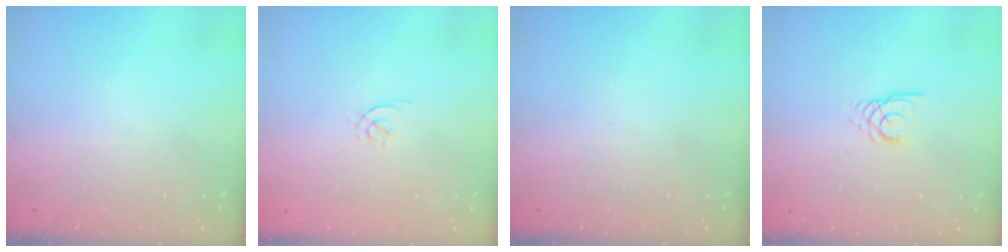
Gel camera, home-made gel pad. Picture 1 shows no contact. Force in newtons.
{"total": 1.7, "press": 1.6, "slide": 0.5}
{"total": 0.0}
{"total": 3.0, "press": 3.0, "slide": 0.3}